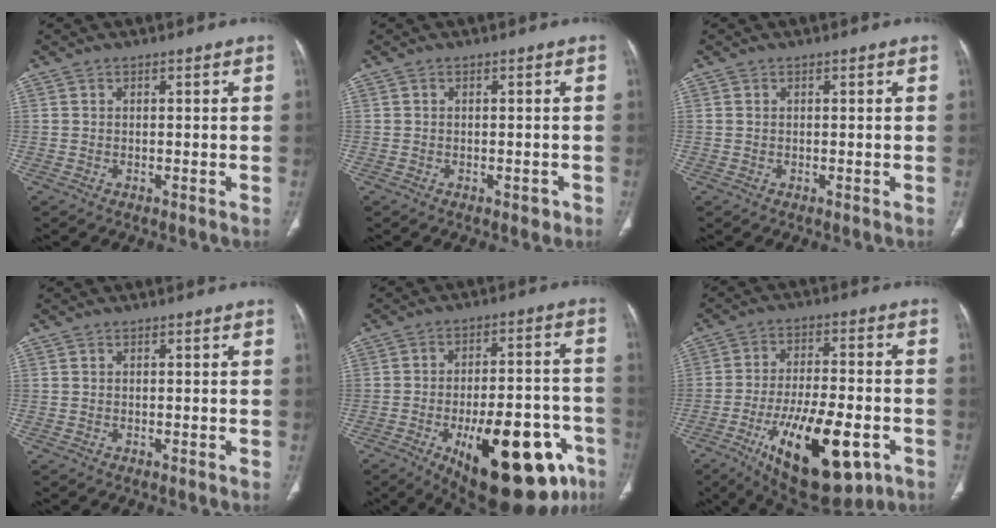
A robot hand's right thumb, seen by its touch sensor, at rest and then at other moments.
{"total": 1.2, "force": [-0.6, 0.7, 0.7], "torque": [-0.001, 0.002, -0.008]}
{"total": 0.0}
{"total": 0.0}
{"total": 26.4, "force": [-11.7, 11.0, 21.0], "torque": [-0.232, 0.043, -0.151]}
{"total": 21.1, "force": [-8.6, 8.6, 17.2], "torque": [-0.275, 0.016, -0.121]}